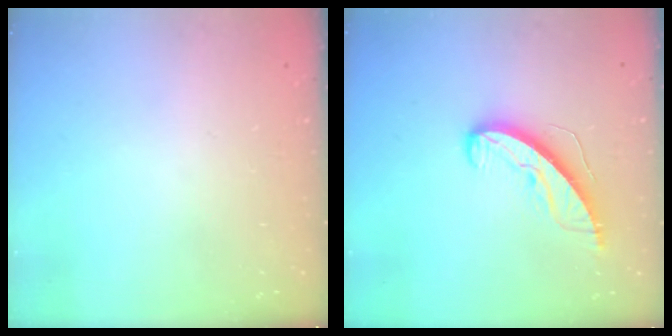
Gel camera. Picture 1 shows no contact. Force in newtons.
{"total": 8.9, "press": 8.9, "slide": 0.4}